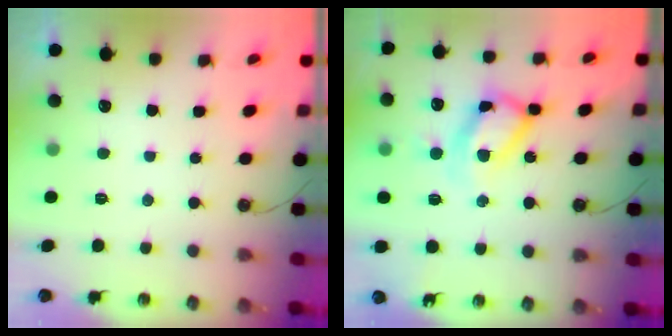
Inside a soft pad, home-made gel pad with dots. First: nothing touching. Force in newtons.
{"total": 12.8, "press": 12.8, "slide": 1.5}